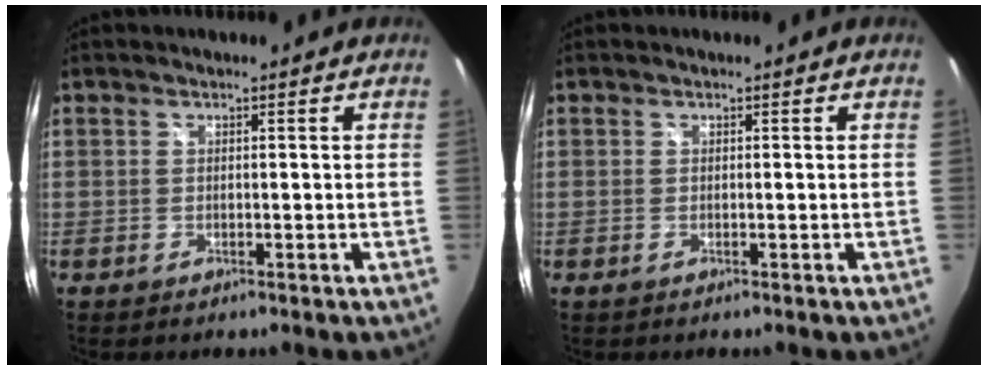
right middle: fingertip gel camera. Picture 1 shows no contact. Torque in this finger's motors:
{"motor_torque": [-0.02, 0.02, 0.00, -0.01]}